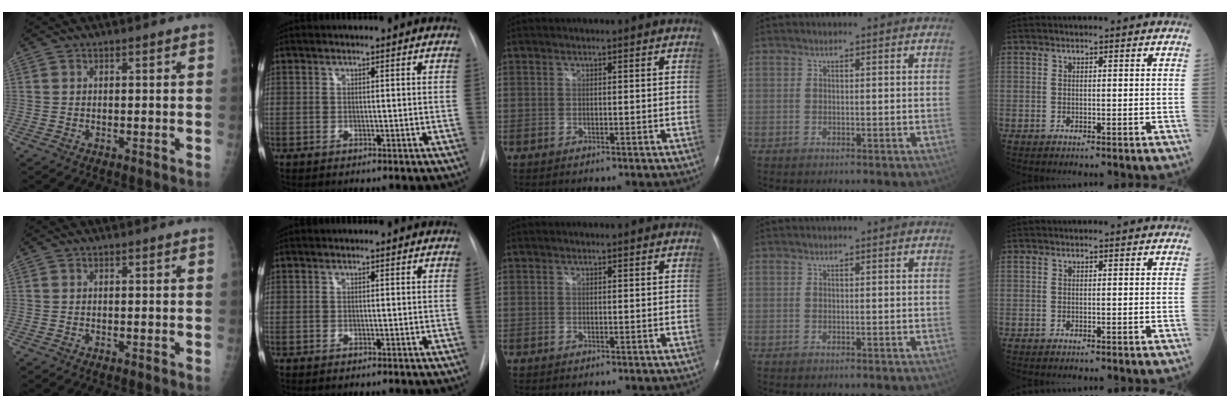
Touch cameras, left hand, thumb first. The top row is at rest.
{}